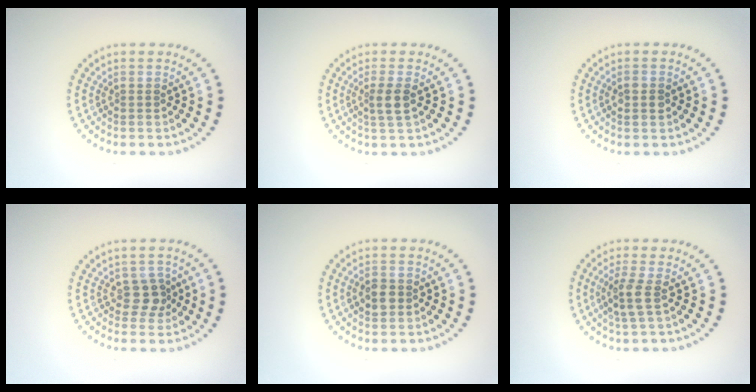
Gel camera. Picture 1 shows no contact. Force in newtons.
{"total": 1.9, "press": 1.6, "slide": 1.1}
{"total": 1.7, "press": 1.7, "slide": 0.1}
{"total": 1.8, "press": 1.6, "slide": 0.9}
{"total": 1.9, "press": 1.8, "slide": 0.3}
{"total": 2.0, "press": 1.7, "slide": 1.1}